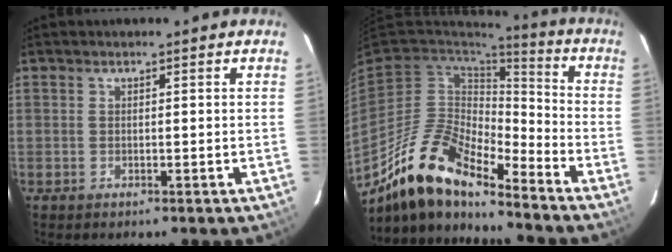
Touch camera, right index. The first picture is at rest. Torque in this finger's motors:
{"motor_torque": [1.03, -1.11, 0.54, 0.08]}